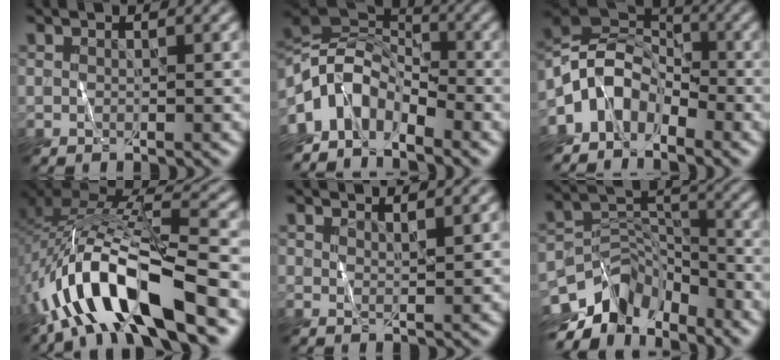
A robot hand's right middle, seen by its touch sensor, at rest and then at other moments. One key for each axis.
{"total": 6.9, "fx": -4.5, "fy": 3.7, "fz": 3.7, "tx": -0.060, "ty": 0.013, "tz": -0.099}
{"total": 5.4, "fx": -3.5, "fy": 3.3, "fz": 2.4, "tx": -0.037, "ty": 0.009, "tz": -0.079}
{"total": 11.8, "fx": -5.2, "fy": 3.8, "fz": 9.9, "tx": -0.203, "ty": 0.010, "tz": -0.092}
{"total": 1.4, "fx": 1.2, "fy": -0.6, "fz": -0.5, "tx": 0.005, "ty": -0.002, "tz": 0.020}
{"total": 7.0, "fx": -5.3, "fy": 3.7, "fz": 2.7, "tx": -0.036, "ty": -0.004, "tz": -0.107}